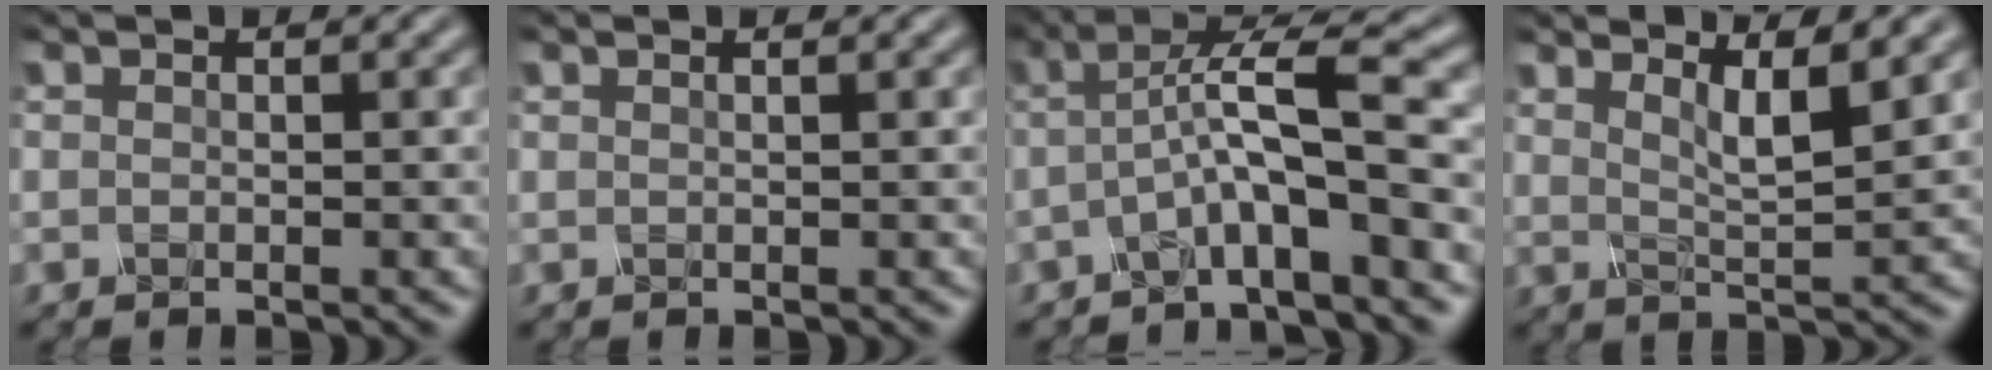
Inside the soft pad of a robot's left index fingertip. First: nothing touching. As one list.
[{"total": 1.1, "force": [0.7, 0.6, 0.6], "torque": [0.008, 0.001, -0.009]}, {"total": 5.7, "force": [-1.1, 0.8, 5.5], "torque": [-0.100, 0.018, -0.021]}, {"total": 4.0, "force": [2.5, 0.4, 3.1], "torque": [-0.053, 0.000, 0.049]}]